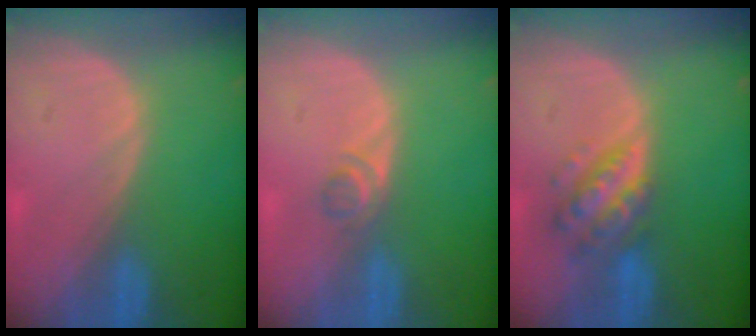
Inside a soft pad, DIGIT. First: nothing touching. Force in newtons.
{"total": 1.9, "press": 1.7, "slide": 0.8}
{"total": 6.3, "press": 5.7, "slide": 2.7}